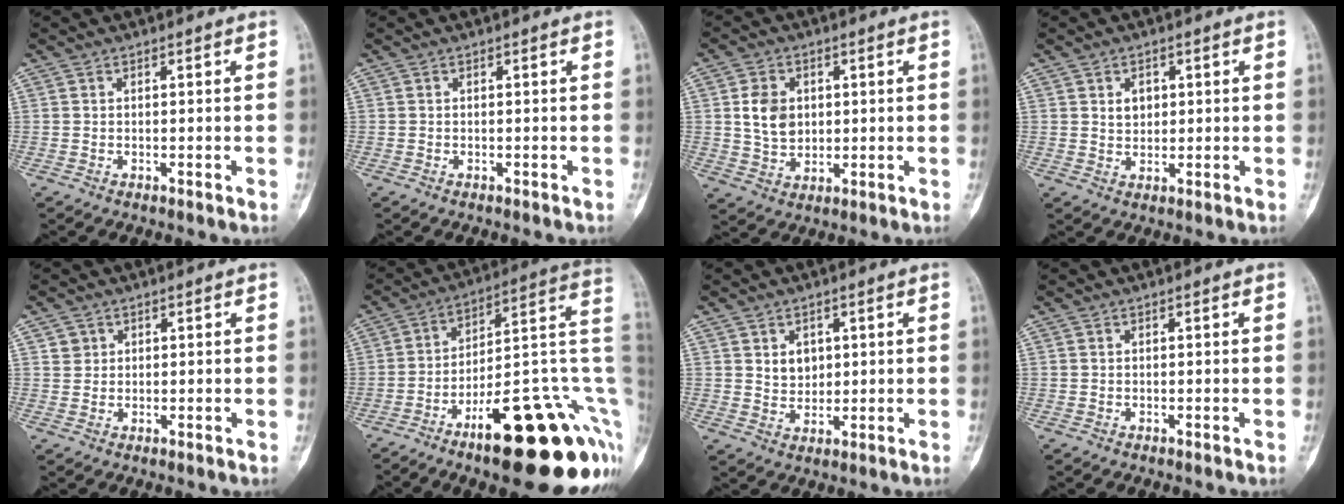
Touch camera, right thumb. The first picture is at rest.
{"total": 0.0}
{"total": 7.2, "force": [1.3, 5.6, 4.4], "torque": [-0.058, -0.009, 0.029]}
{"total": 3.1, "force": [0.9, 2.4, 1.7], "torque": [-0.009, -0.004, 0.016]}
{"total": 2.1, "force": [0.9, 1.9, 0.2], "torque": [0.015, -0.002, 0.011]}
{"total": 26.5, "force": [-9.5, 7.7, 23.5], "torque": [-0.239, 0.071, -0.132]}
{"total": 4.1, "force": [1.3, 3.3, 2.1], "torque": [-0.013, -0.010, 0.027]}
{"total": 0.0}